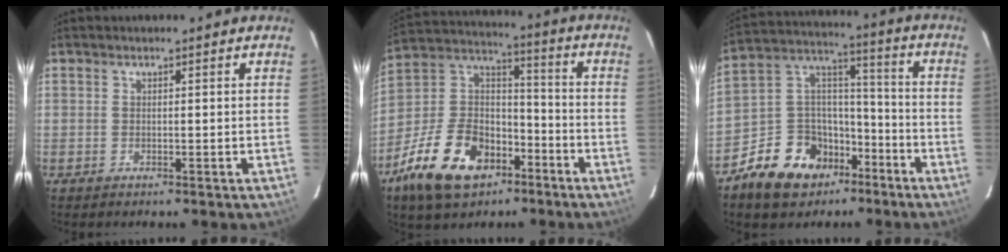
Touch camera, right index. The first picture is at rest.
{"total": 20.8, "force": [-11.6, 12.5, 12.0], "torque": [-0.265, 0.020, -0.191]}
{"total": 15.0, "force": [-9.0, 10.5, 5.7], "torque": [-0.129, 0.056, -0.136]}